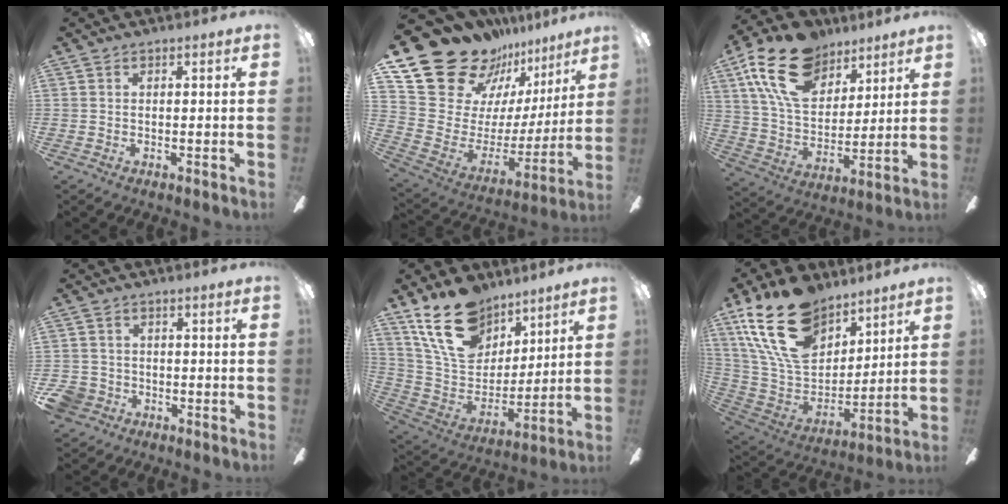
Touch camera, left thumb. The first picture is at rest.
{"total": 23.2, "force": [18.0, 12.3, 7.8], "torque": [-0.133, -0.136, 0.345]}
{"total": 20.5, "force": [12.0, 12.3, 11.2], "torque": [-0.207, -0.043, 0.221]}
{"total": 4.7, "force": [-2.1, 4.0, 1.2], "torque": [-0.049, 0.007, -0.043]}
{"total": 20.3, "force": [13.4, 12.1, 9.2], "torque": [-0.171, -0.067, 0.252]}
{"total": 23.8, "force": [14.7, 13.5, 12.9], "torque": [-0.254, -0.068, 0.271]}